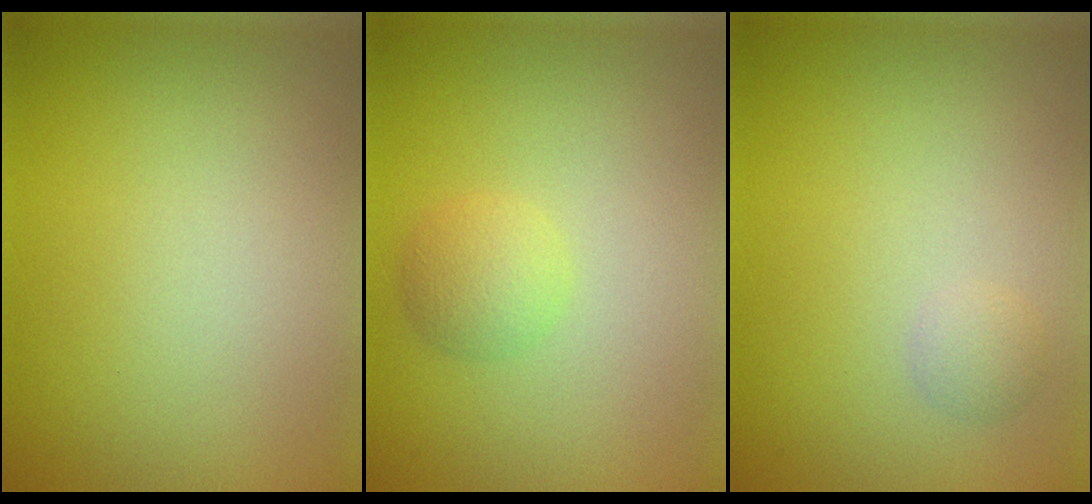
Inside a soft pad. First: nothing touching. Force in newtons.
{"total": 1.9, "press": 1.9, "slide": 0.1}
{"total": 1.0, "press": 1.0, "slide": 0.1}